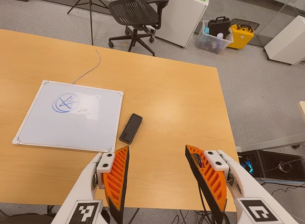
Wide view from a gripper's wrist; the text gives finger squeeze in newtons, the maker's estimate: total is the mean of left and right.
{"total": 0.0}